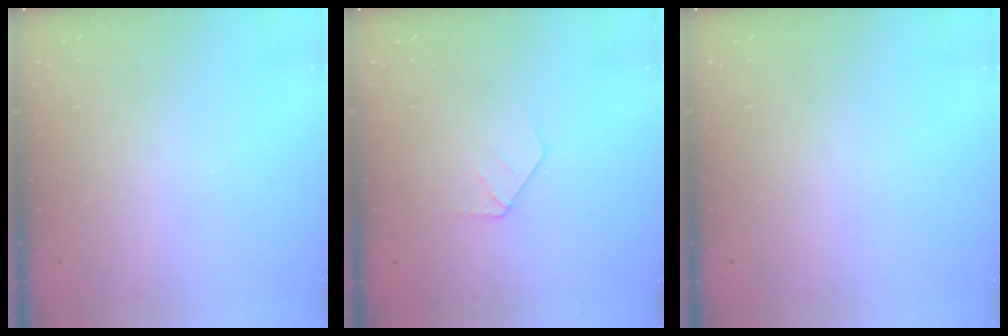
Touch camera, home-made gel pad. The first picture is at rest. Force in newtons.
{"total": 4.1, "press": 4.1, "slide": 0.3}
{"total": 0.0}